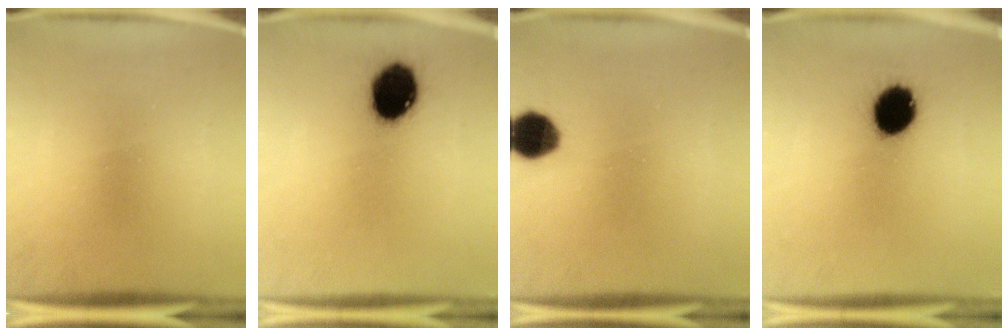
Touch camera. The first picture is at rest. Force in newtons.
{"total": 13.1}
{"total": 8.6}
{"total": 11.7}